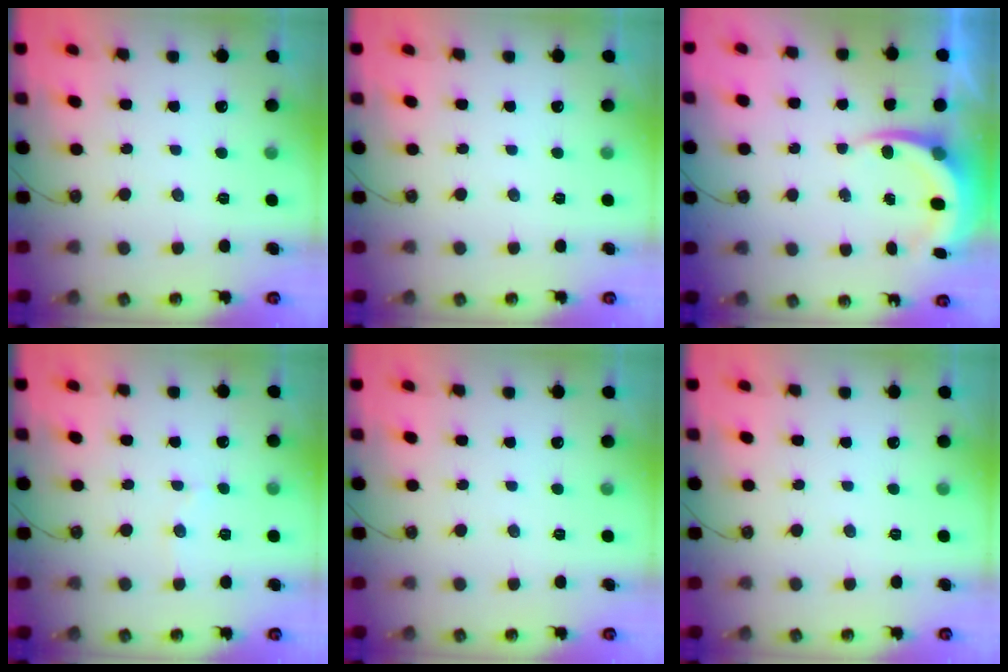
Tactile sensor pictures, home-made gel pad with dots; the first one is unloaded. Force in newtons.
{"total": 0.0}
{"total": 6.0, "press": 5.8, "slide": 1.5}
{"total": 5.5, "press": 5.5, "slide": 0.6}
{"total": 0.0}
{"total": 0.0}